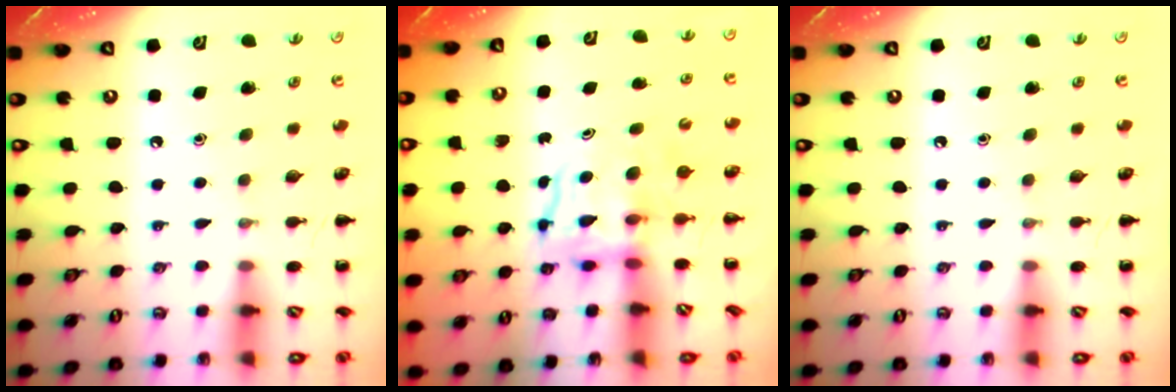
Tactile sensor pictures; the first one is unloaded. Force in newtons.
{"total": 3.6, "press": 3.6, "slide": 0.3}
{"total": 0.0}